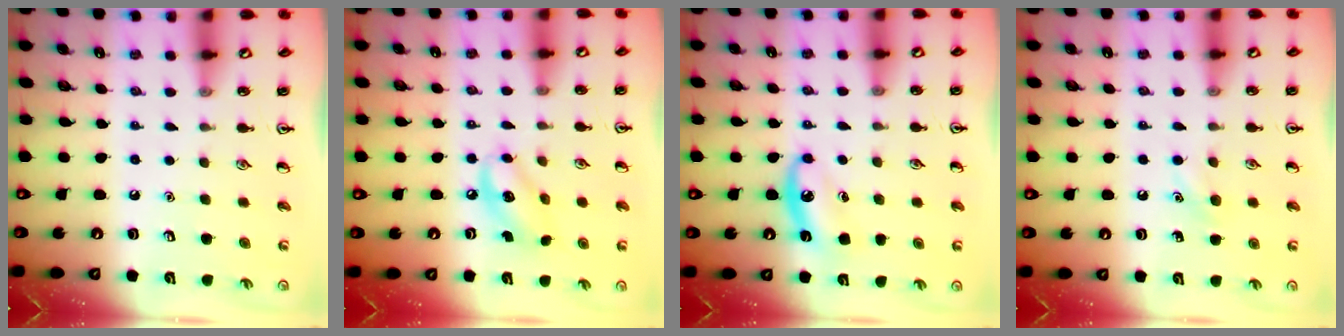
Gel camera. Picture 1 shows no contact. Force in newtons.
{"total": 7.5, "press": 7.3, "slide": 1.5}
{"total": 6.8, "press": 6.5, "slide": 2.0}
{"total": 5.8, "press": 5.5, "slide": 1.9}